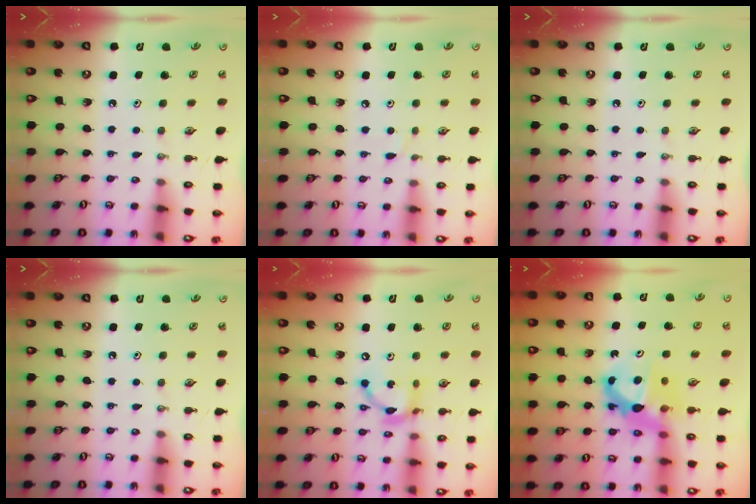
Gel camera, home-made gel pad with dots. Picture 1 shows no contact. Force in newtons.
{"total": 3.2, "press": 3.2, "slide": 0.5}
{"total": 0.0}
{"total": 0.0}
{"total": 11.5, "press": 11.5, "slide": 0.7}
{"total": 7.9, "press": 7.8, "slide": 0.6}